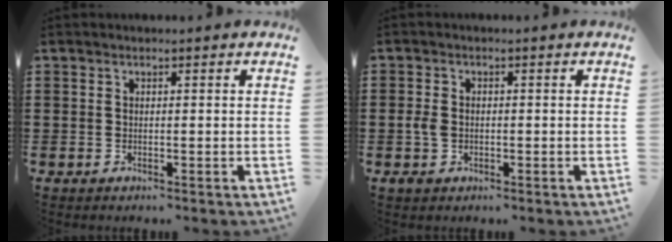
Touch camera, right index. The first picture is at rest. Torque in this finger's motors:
{"motor_torque": [1.07, 1.06, 0.01, 0.00]}